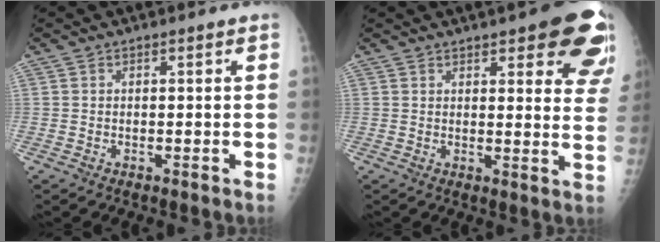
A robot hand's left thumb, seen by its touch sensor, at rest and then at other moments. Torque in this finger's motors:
{"motor_torque": [1.31, 1.26, 1.04, -0.48, 0.01]}